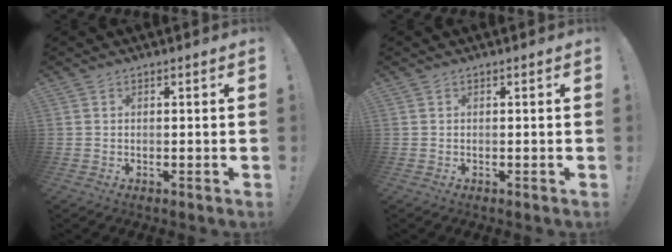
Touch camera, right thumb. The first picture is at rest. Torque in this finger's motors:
{"motor_torque": [0.00, 0.00, -0.08, 0.08, 0.00]}